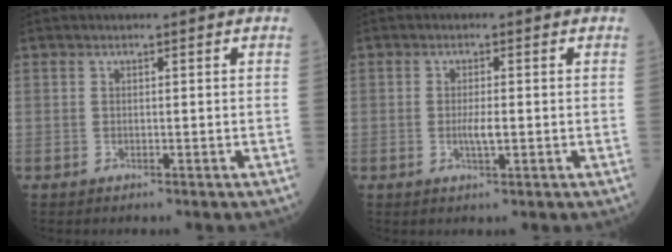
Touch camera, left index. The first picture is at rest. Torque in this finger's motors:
{"motor_torque": [0.08, 0.03, 0.05, 0.04]}